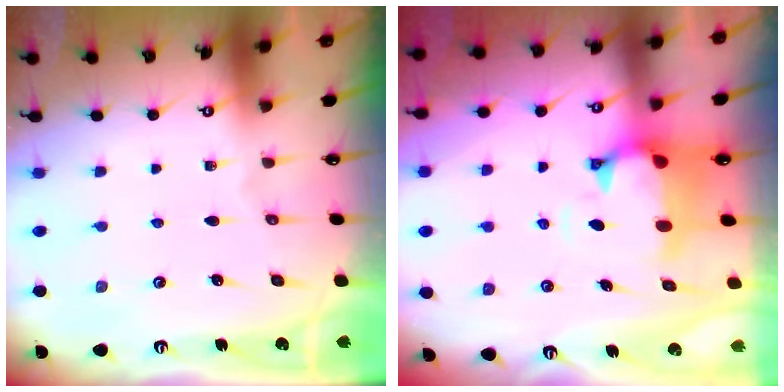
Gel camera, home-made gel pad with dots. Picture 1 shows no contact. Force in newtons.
{"total": 1.2, "press": 0.1, "slide": 1.2}